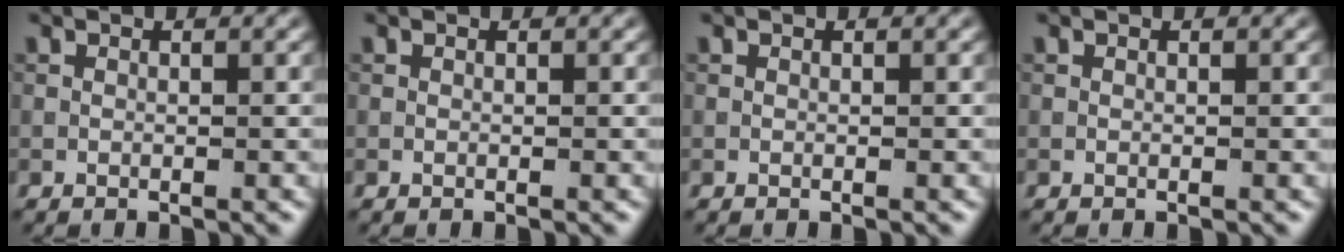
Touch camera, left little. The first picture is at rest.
{"total": 0.0}
{"total": 0.0}
{"total": 0.0}